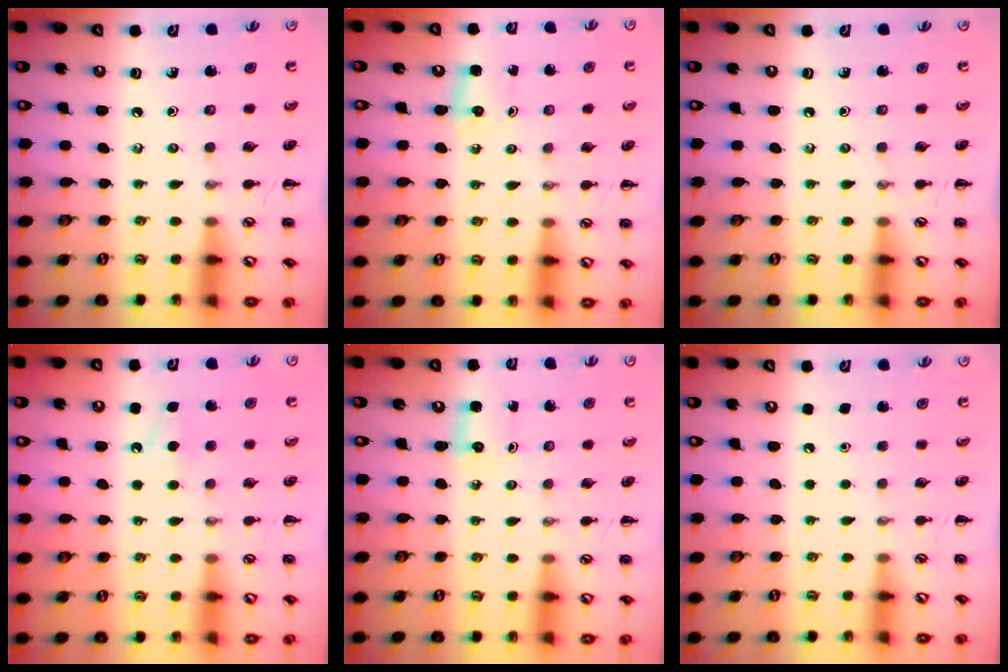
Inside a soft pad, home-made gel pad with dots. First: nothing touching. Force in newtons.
{"total": 2.6, "press": 2.5, "slide": 0.7}
{"total": 0.0}
{"total": 4.9, "press": 4.8, "slide": 1.2}
{"total": 1.8, "press": 1.7, "slide": 0.5}
{"total": 1.6, "press": 1.6, "slide": 0.1}